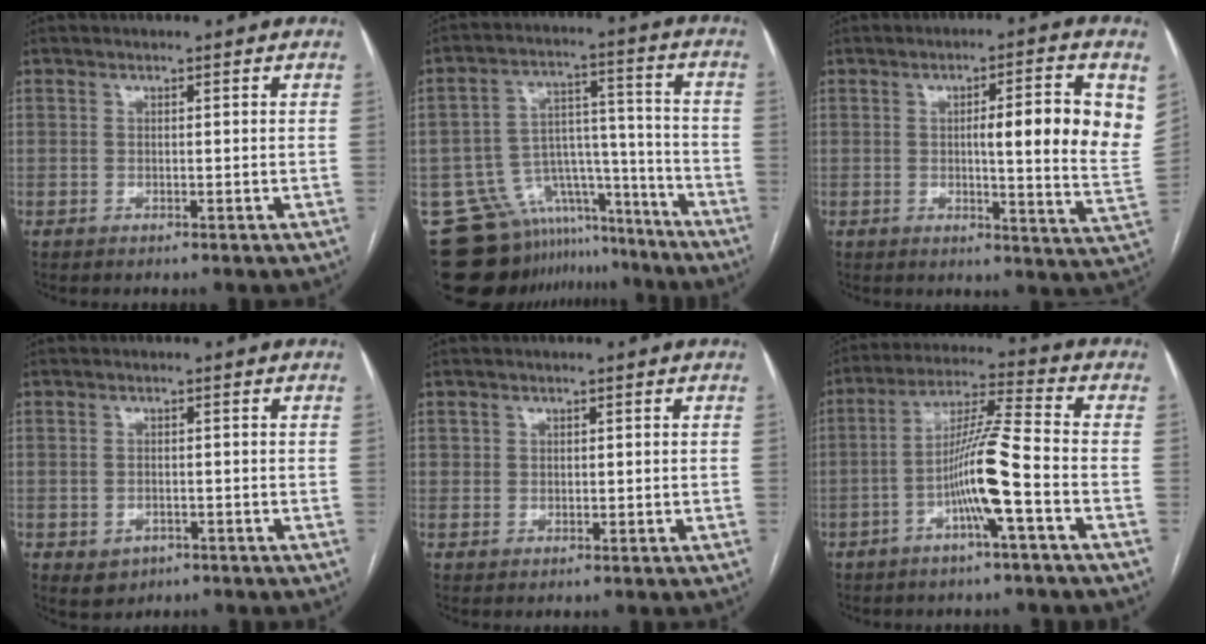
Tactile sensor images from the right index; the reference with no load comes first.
{"total": 17.1, "force": [-14.8, 8.0, 2.8], "torque": [-0.039, 0.072, -0.212]}
{"total": 12.9, "force": [2.9, 0.9, 12.6], "torque": [-0.162, -0.002, 0.033]}
{"total": 2.8, "force": [-1.2, 2.2, 1.3], "torque": [-0.020, 0.001, -0.006]}
{"total": 1.5, "force": [0.6, 1.4, 0.2], "torque": [0.007, -0.001, 0.006]}
{"total": 10.2, "force": [-3.4, -0.6, 9.6], "torque": [-0.185, 0.011, -0.065]}